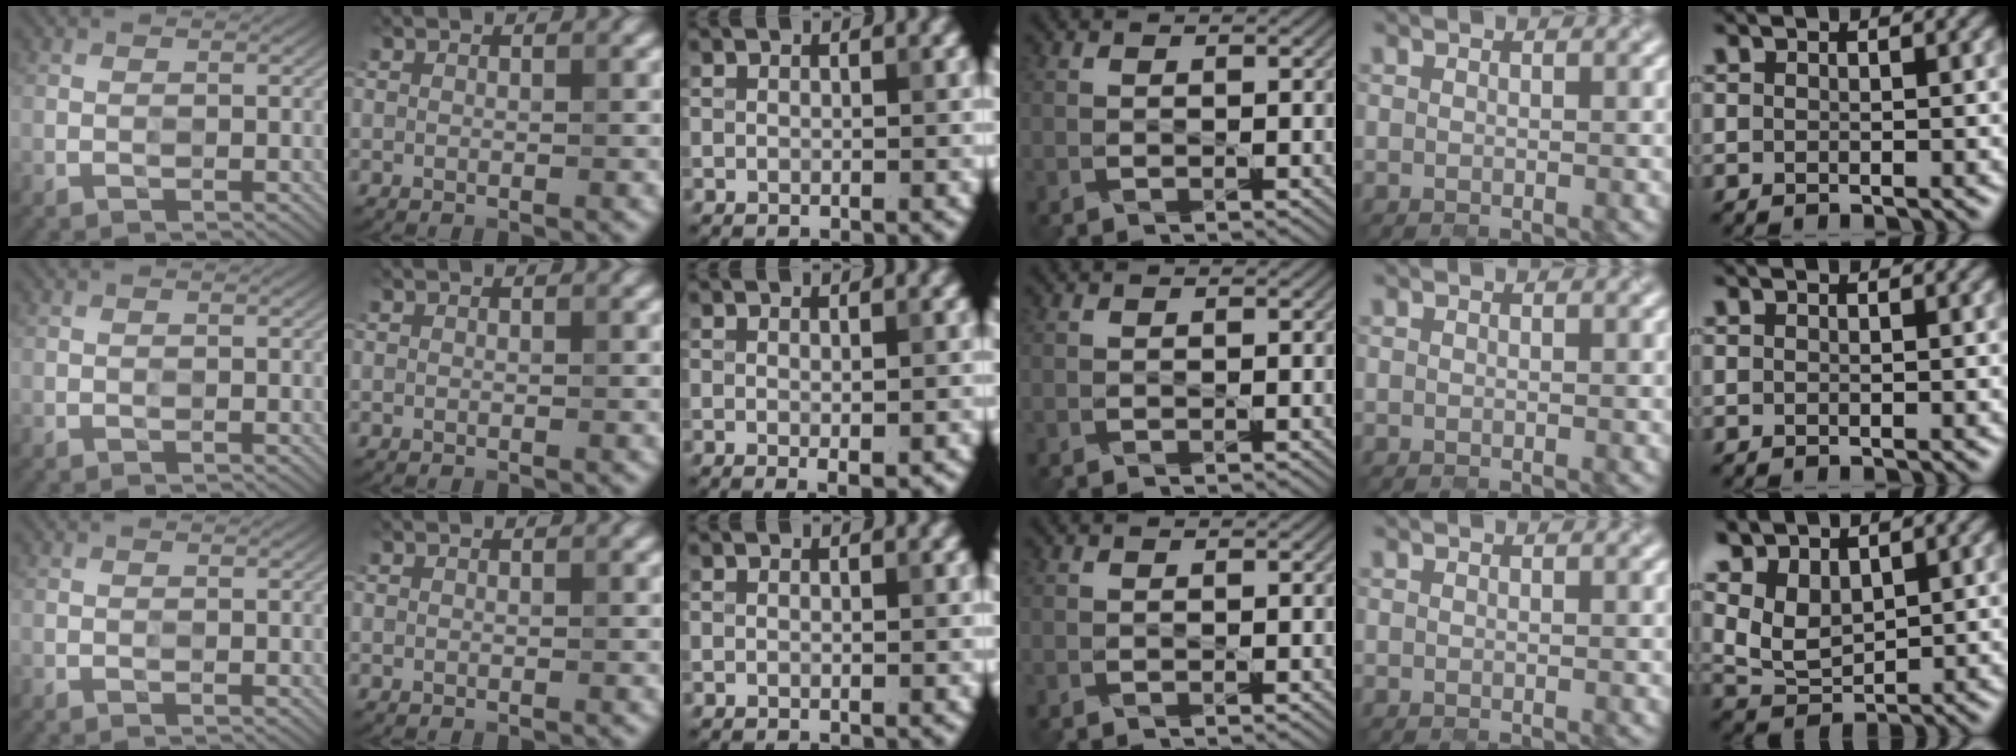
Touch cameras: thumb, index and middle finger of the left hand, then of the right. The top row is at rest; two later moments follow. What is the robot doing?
{"motion": "close", "object": "egg carton"}